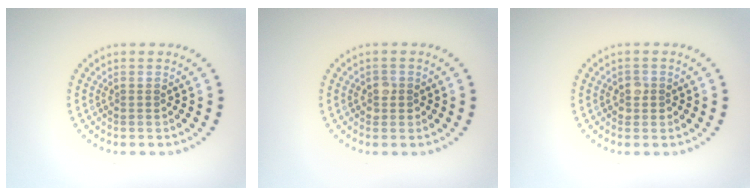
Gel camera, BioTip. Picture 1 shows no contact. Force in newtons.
{"total": 1.4, "press": 1.3, "slide": 0.4}
{"total": 1.4, "press": 1.3, "slide": 0.4}